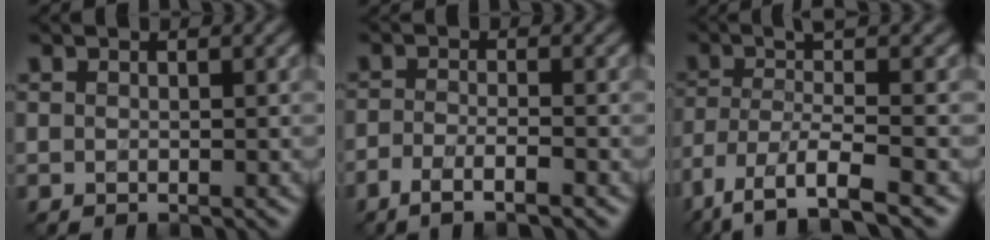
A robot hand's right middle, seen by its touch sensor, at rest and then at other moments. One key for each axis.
{"total": 3.1, "fx": -2.0, "fy": 0.6, "fz": 2.3, "tx": -0.044, "ty": -0.005, "tz": -0.045}
{"total": 7.4, "fx": -3.8, "fy": 1.7, "fz": 6.1, "tx": -0.116, "ty": -0.007, "tz": -0.074}